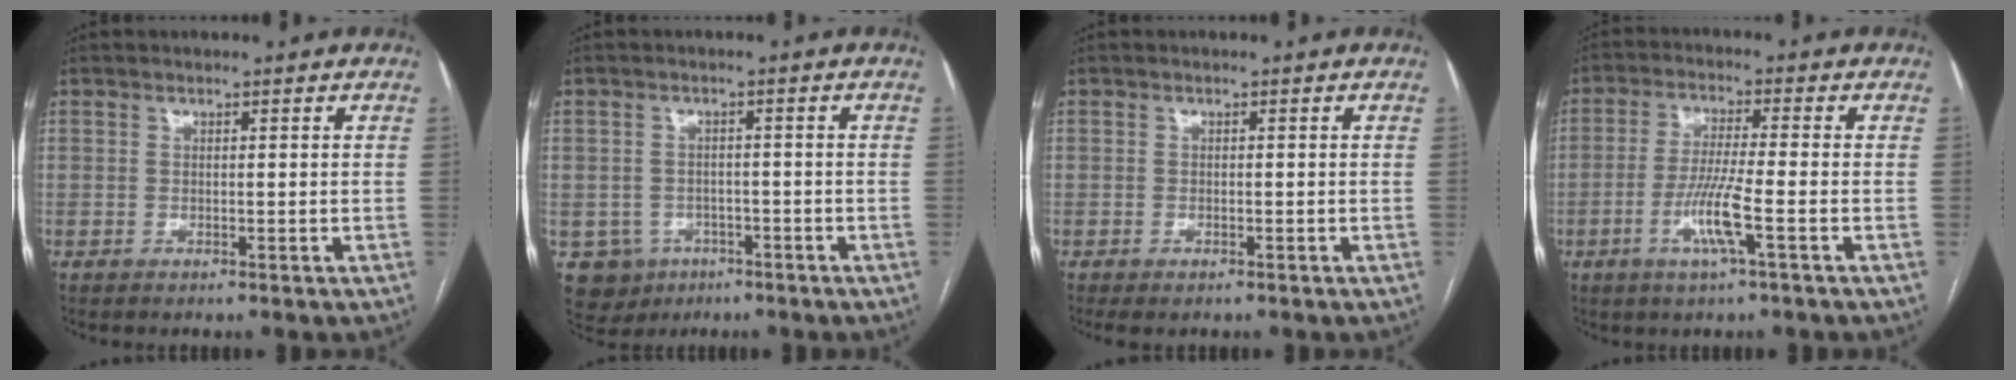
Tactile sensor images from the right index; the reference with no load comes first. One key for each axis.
{"total": 5.9, "fx": -2.6, "fy": 5.3, "fz": 0.8, "tx": -0.014, "ty": 0.009, "tz": -0.031}
{"total": 1.6, "fx": -1.1, "fy": 0.6, "fz": 1.0, "tx": -0.014, "ty": -0.001, "tz": -0.011}
{"total": 7.0, "fx": -2.6, "fy": -0.3, "fz": 6.5, "tx": -0.128, "ty": -0.009, "tz": -0.052}